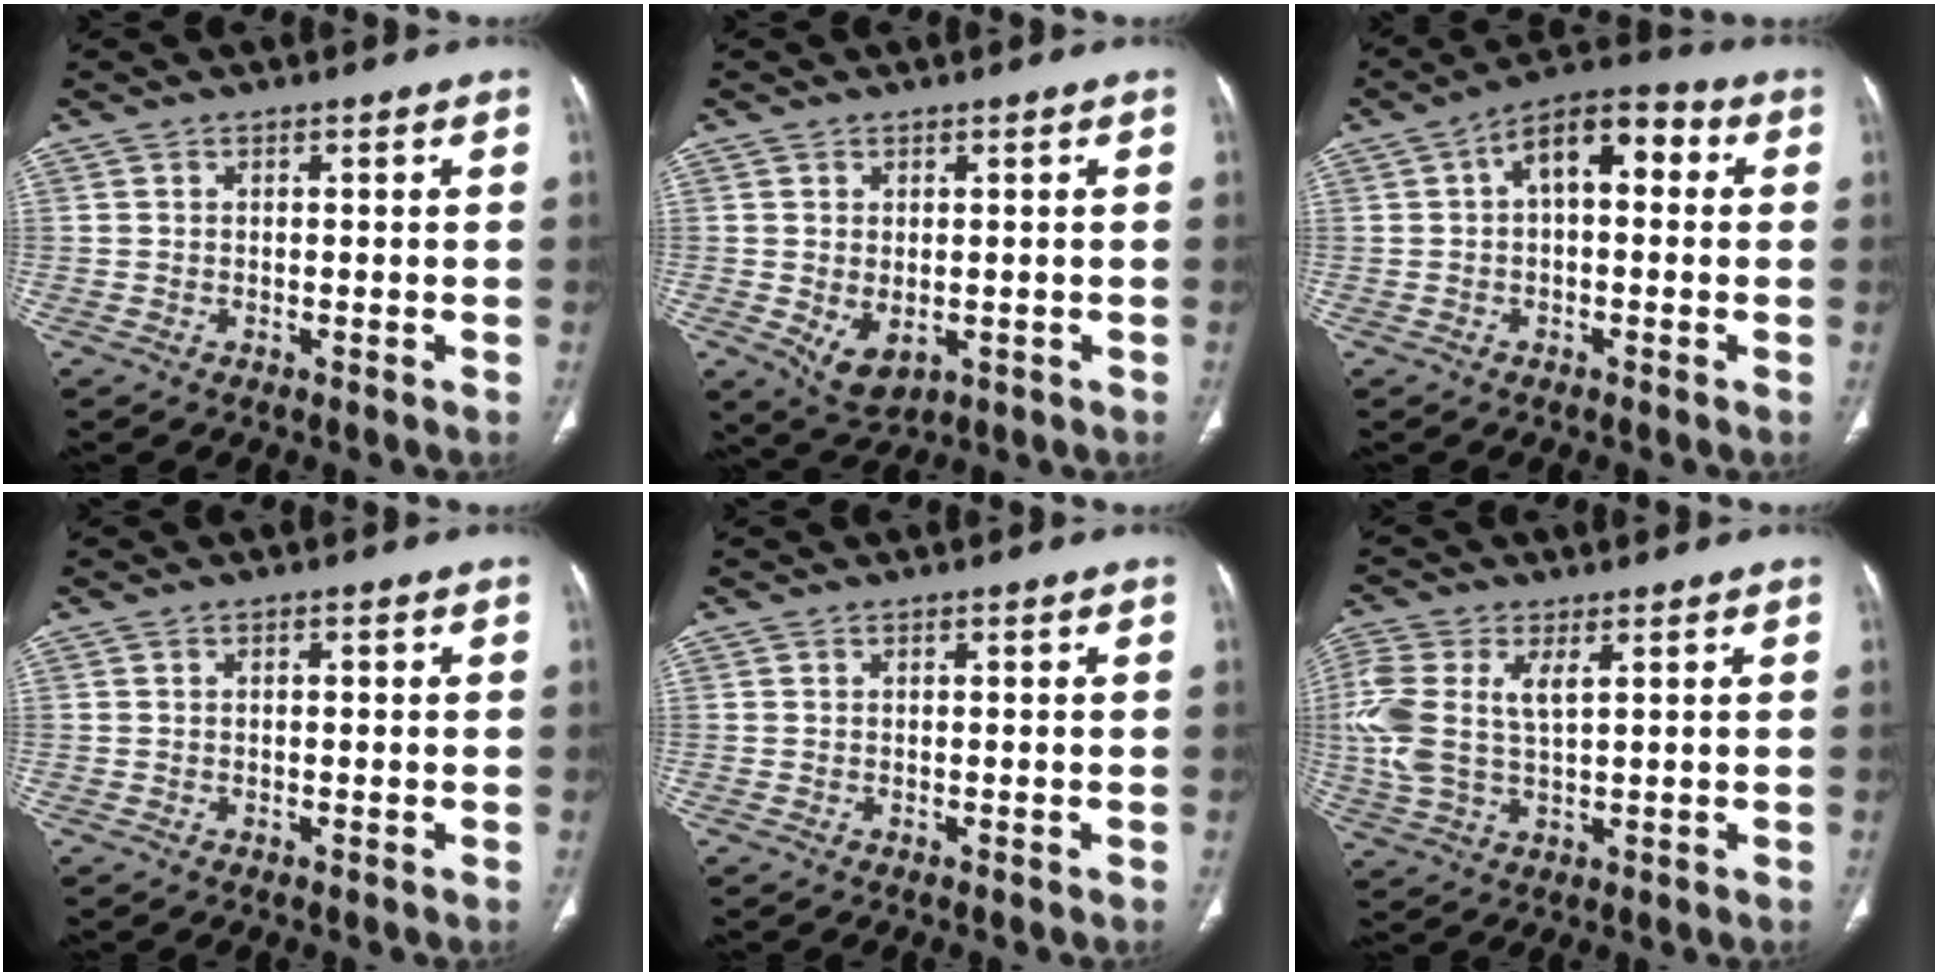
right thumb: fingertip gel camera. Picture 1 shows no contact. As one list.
[{"total": 5.4, "force": [-0.9, 3.5, 4.1], "torque": [-0.063, -0.011, 0.004]}, {"total": 10.4, "force": [1.9, 5.6, 8.6], "torque": [-0.114, 0.035, 0.018]}, {"total": 0.8, "force": [0.1, 0.3, 0.7], "torque": [-0.015, 0.003, 0.003]}, {"total": 0.0}, {"total": 11.1, "force": [2.6, 5.8, 9.1], "torque": [-0.229, 0.009, 0.057]}]